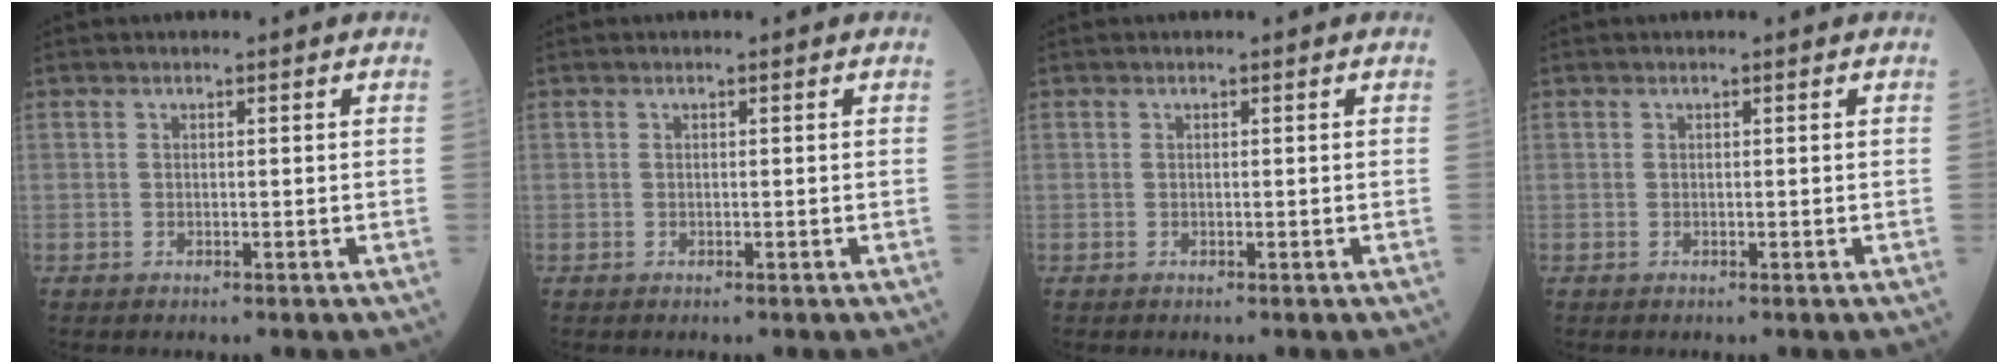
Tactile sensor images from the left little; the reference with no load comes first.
{"total": 0.0}
{"total": 0.0}
{"total": 0.0}